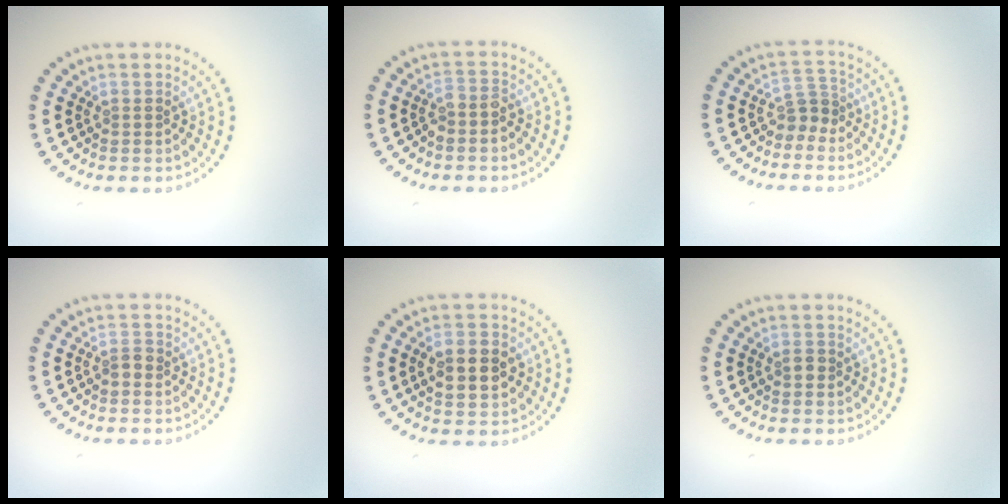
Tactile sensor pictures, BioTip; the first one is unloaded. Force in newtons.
{"total": 1.7, "press": 1.5, "slide": 0.8}
{"total": 2.0, "press": 1.5, "slide": 1.3}
{"total": 1.0, "press": 1.0, "slide": 0.3}
{"total": 4.4, "press": 4.4, "slide": 0.1}
{"total": 0.8, "press": 0.8, "slide": 0.1}